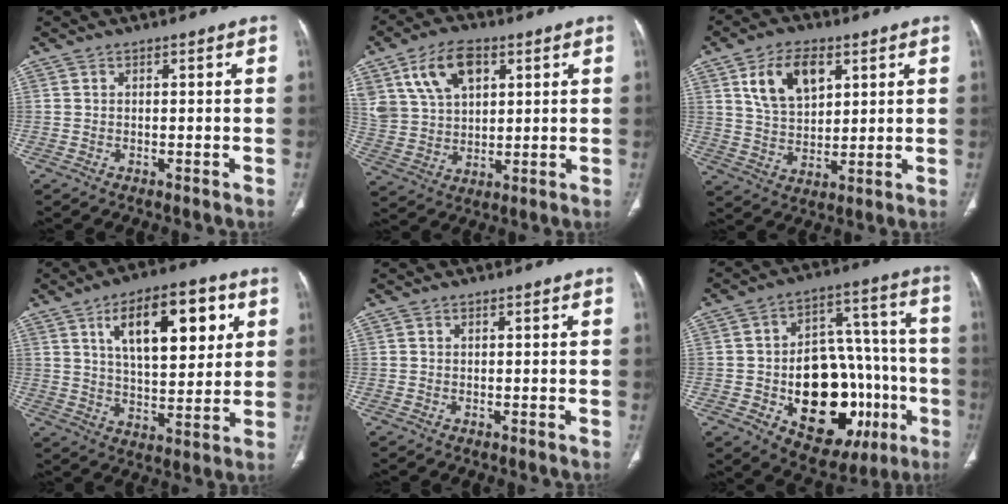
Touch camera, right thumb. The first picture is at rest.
{"total": 12.9, "force": [5.9, 8.0, 8.2], "torque": [-0.139, -0.011, 0.120]}
{"total": 11.3, "force": [4.8, 6.7, 7.8], "torque": [-0.117, -0.015, 0.094]}
{"total": 18.1, "force": [6.9, 8.1, 14.6], "torque": [-0.185, -0.015, 0.112]}
{"total": 0.0}
{"total": 26.1, "force": [-7.0, 16.0, 19.4], "torque": [-0.236, 0.042, -0.077]}